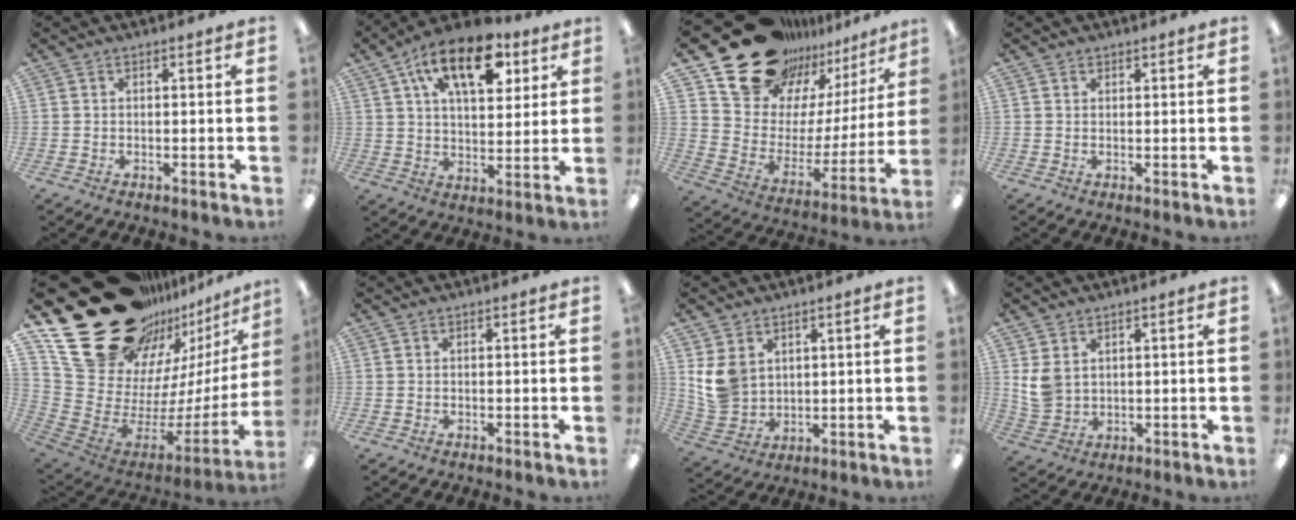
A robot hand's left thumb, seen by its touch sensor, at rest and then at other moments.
{"total": 17.5, "force": [8.8, 8.9, 12.2], "torque": [-0.181, -0.024, 0.145]}
{"total": 23.8, "force": [18.4, 13.2, 7.3], "torque": [-0.131, -0.122, 0.350]}
{"total": 1.1, "force": [0.9, 0.7, 0.1], "torque": [0.006, -0.002, 0.015]}
{"total": 31.8, "force": [20.4, 17.5, 17.1], "torque": [-0.243, -0.168, 0.432]}
{"total": 0.0}
{"total": 8.6, "force": [3.3, 7.0, 3.8], "torque": [-0.099, -0.004, 0.067]}
{"total": 5.9, "force": [2.1, 4.7, 3.0], "torque": [-0.076, 0.002, 0.043]}